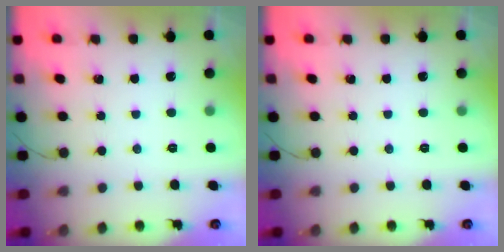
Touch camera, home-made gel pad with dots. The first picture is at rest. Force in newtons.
{"total": 0.0}